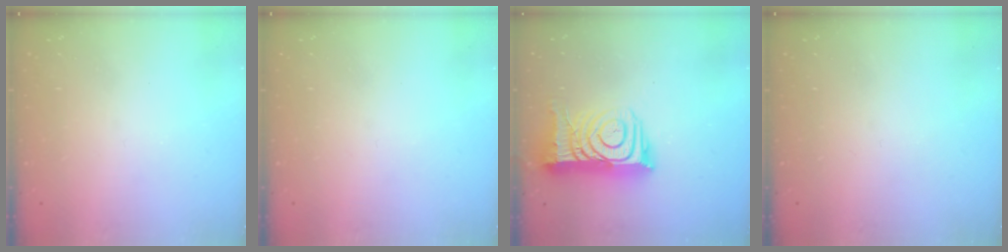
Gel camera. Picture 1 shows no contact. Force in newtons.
{"total": 0.0}
{"total": 15.7, "press": 15.6, "slide": 1.2}
{"total": 0.0}